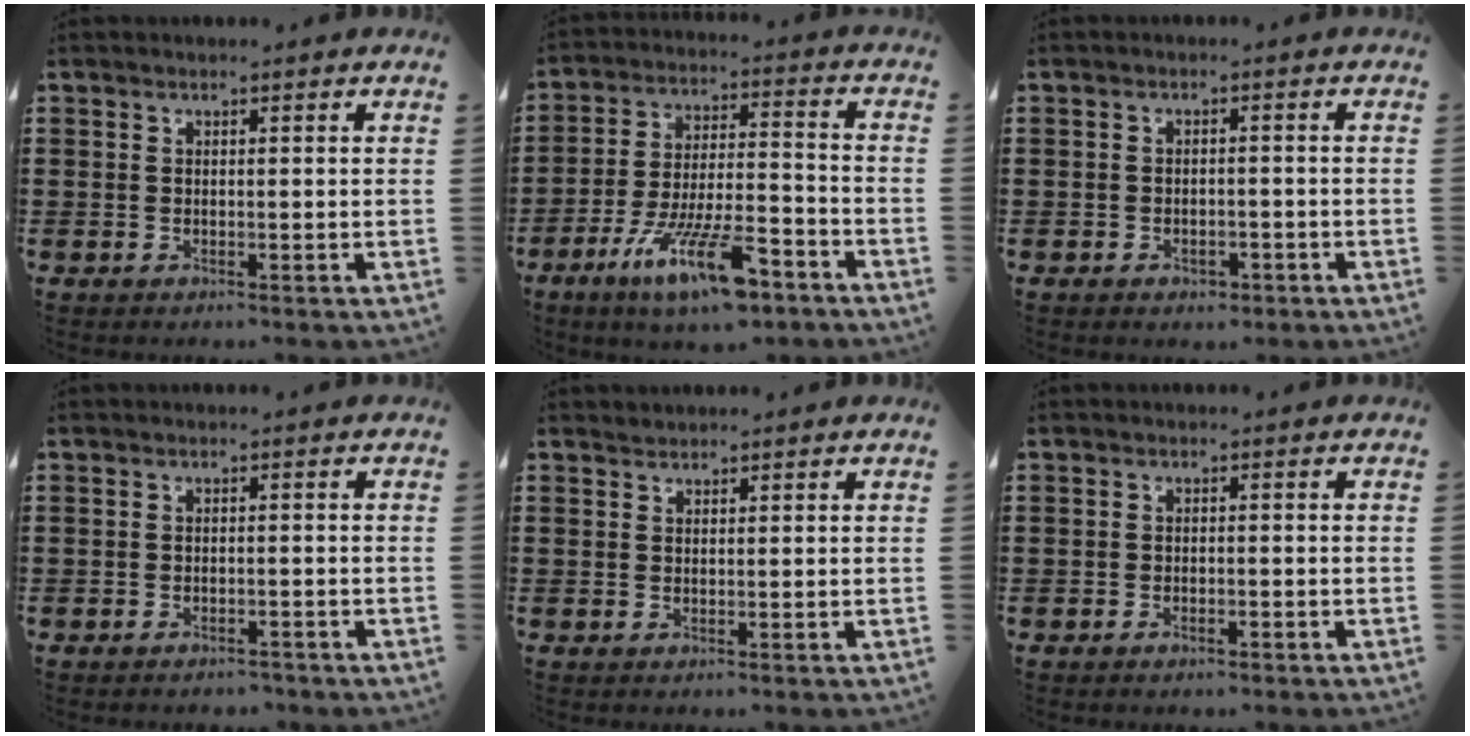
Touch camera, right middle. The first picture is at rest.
{"total": 13.1, "force": [-8.1, 3.2, 9.8], "torque": [-0.190, 0.014, -0.151]}
{"total": 1.5, "force": [-1.2, 0.8, 0.3], "torque": [-0.010, -0.002, -0.026]}
{"total": 0.9, "force": [-0.9, 0.2, 0.2], "torque": [-0.006, -0.001, -0.018]}
{"total": 0.8, "force": [0.8, 0.1, -0.3], "torque": [0.003, -0.001, 0.015]}
{"total": 0.9, "force": [-0.7, 0.4, 0.3], "torque": [-0.008, -0.001, -0.015]}